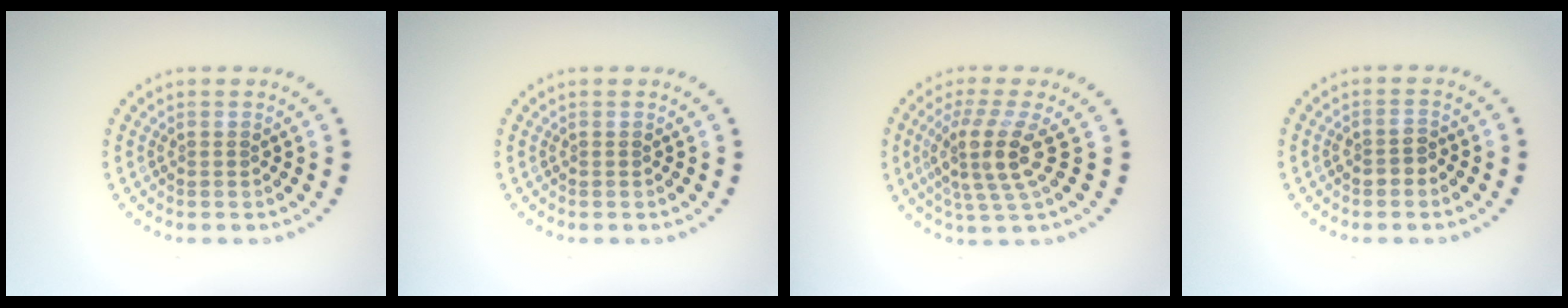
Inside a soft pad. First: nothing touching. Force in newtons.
{"total": 0.0}
{"total": 4.0, "press": 3.0, "slide": 2.6}
{"total": 1.4, "press": 1.2, "slide": 0.6}